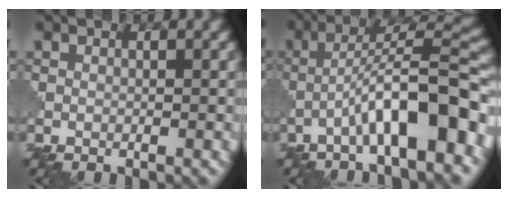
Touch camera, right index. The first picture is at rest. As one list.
[{"total": 9.2, "force": [-3.8, 1.7, 8.3], "torque": [-0.129, 0.026, -0.062]}]